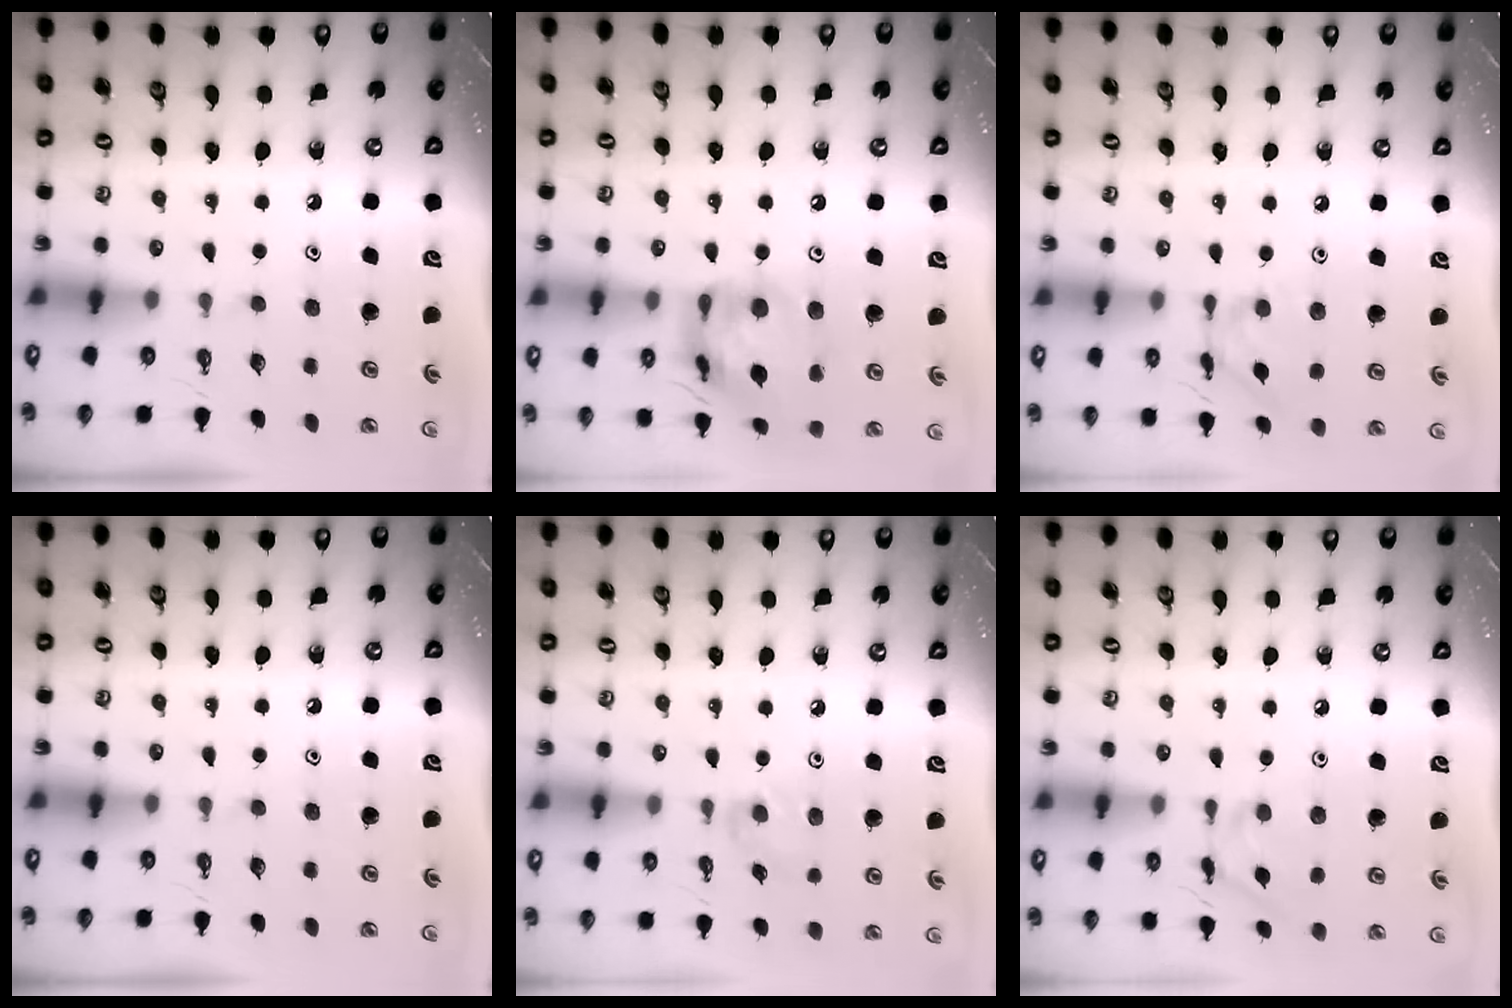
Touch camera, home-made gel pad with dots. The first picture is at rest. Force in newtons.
{"total": 16.6, "press": 16.5, "slide": 1.6}
{"total": 6.1, "press": 6.1, "slide": 0.2}
{"total": 0.0}
{"total": 3.9, "press": 3.9, "slide": 0.6}
{"total": 6.9, "press": 6.8, "slide": 0.4}